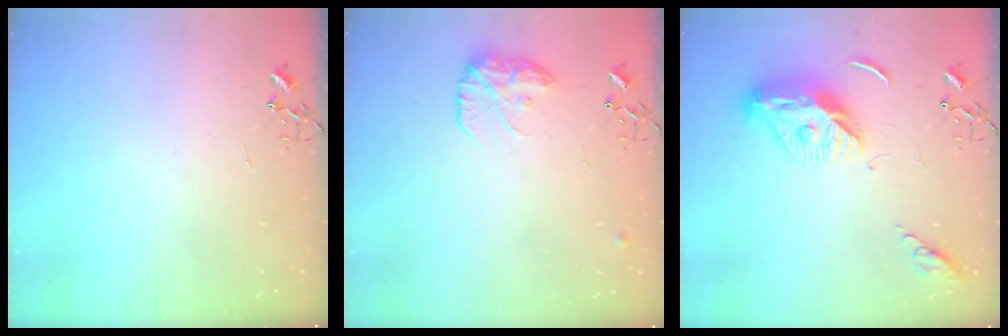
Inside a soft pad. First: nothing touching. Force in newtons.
{"total": 13.1, "press": 13.0, "slide": 0.7}
{"total": 13.1, "press": 13.0, "slide": 1.3}